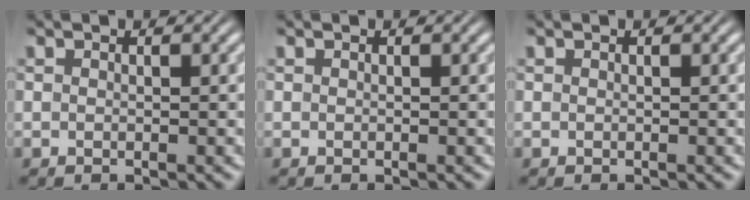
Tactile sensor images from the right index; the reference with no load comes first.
{"total": 0.0}
{"total": 0.0}